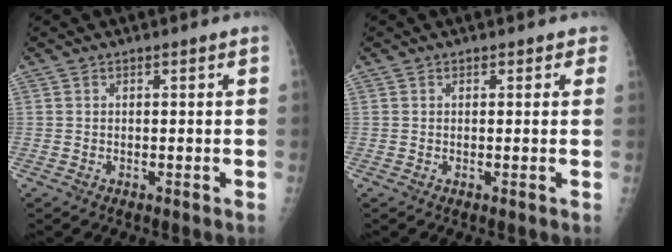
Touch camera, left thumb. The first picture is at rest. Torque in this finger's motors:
{"motor_torque": [-0.16, 0.05, 0.06, 0.03, 0.03]}